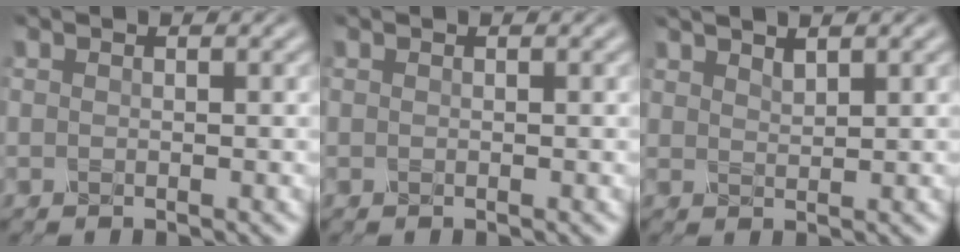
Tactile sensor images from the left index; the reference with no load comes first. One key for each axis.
{"total": 0.0}
{"total": 1.3, "fx": 1.1, "fy": 0.3, "fz": 0.6, "tx": -0.012, "ty": 0.004, "tz": 0.024}